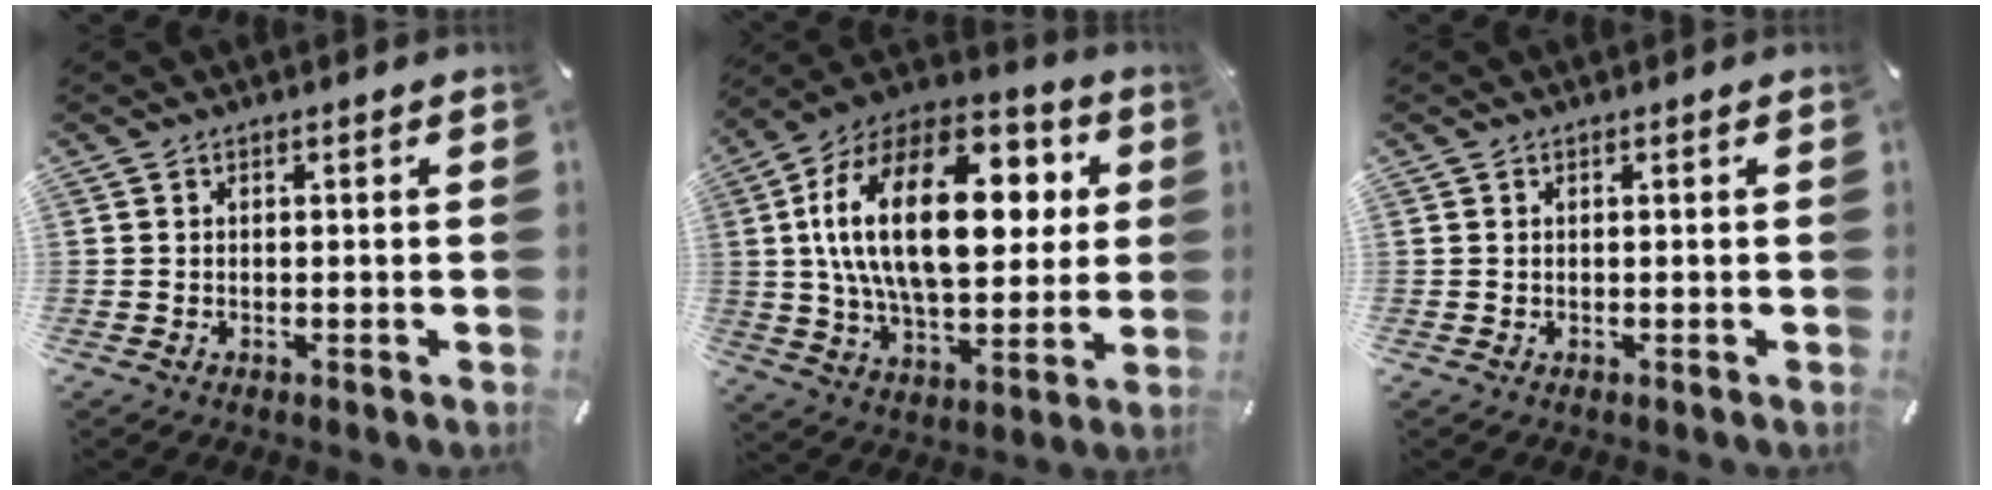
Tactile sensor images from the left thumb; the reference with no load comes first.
{"total": 27.9, "force": [5.9, 15.1, 22.7], "torque": [-0.435, -0.005, 0.090]}
{"total": 0.0}